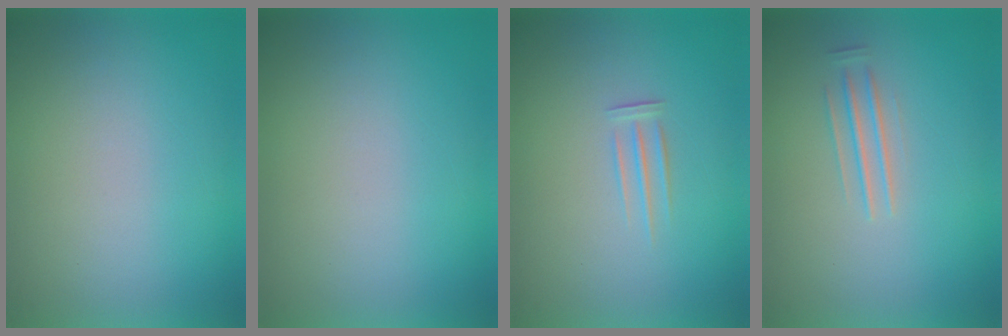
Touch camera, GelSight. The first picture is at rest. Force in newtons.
{"total": 0.0}
{"total": 1.9}
{"total": 1.6}